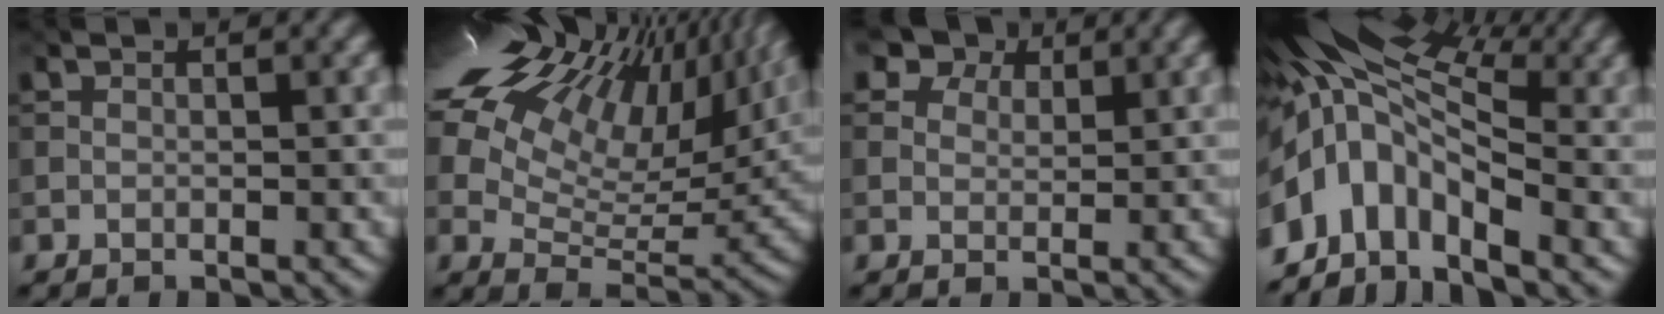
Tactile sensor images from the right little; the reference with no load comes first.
{"total": 21.5, "force": [11.0, 11.2, 14.6], "torque": [-0.267, 0.071, 0.185]}
{"total": 5.5, "force": [3.9, 3.2, 2.1], "torque": [-0.052, -0.003, 0.060]}
{"total": 11.9, "force": [-0.1, 7.0, 9.6], "torque": [-0.201, 0.007, -0.011]}